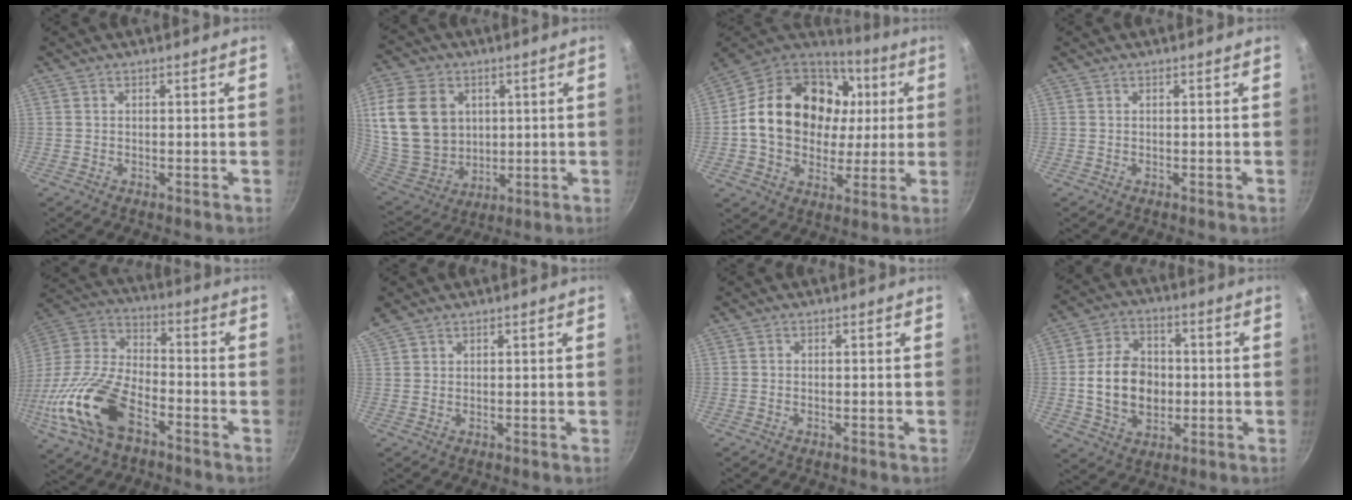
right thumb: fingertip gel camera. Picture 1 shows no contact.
{"total": 18.5, "force": [4.3, 14.5, 10.7], "torque": [-0.192, -0.014, 0.099]}
{"total": 24.7, "force": [3.5, 19.1, 15.3], "torque": [-0.247, 0.026, 0.059]}
{"total": 0.0}
{"total": 20.5, "force": [-8.9, 10.8, 15.0], "torque": [-0.291, 0.042, -0.185]}
{"total": 4.5, "force": [3.5, 2.2, 1.8], "torque": [-0.041, 0.016, 0.074]}
{"total": 0.0}
{"total": 12.7, "force": [-0.7, 9.6, 8.3], "torque": [-0.120, 0.013, -0.010]}